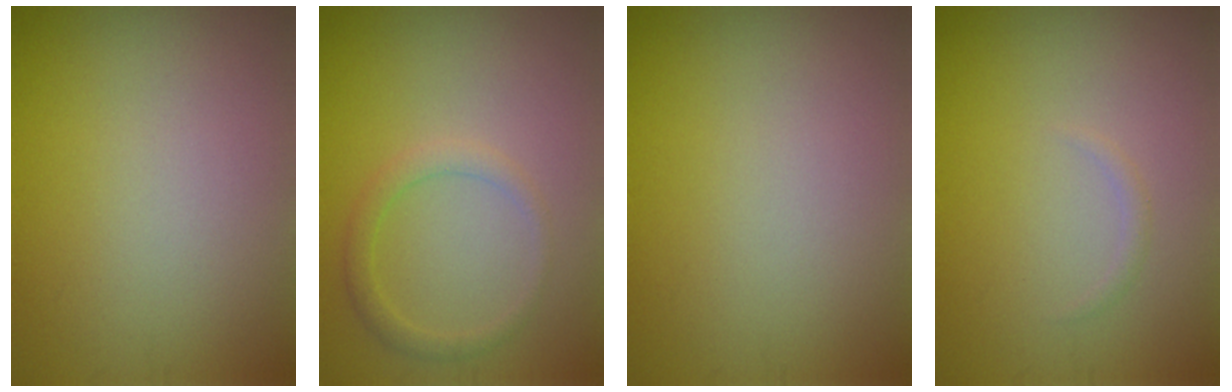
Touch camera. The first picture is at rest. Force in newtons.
{"total": 1.8, "press": 1.8, "slide": 0.1}
{"total": 0.0}
{"total": 0.6, "press": 0.6, "slide": 0.0}